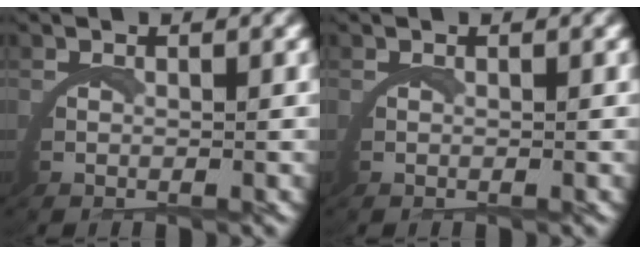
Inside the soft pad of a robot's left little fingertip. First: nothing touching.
{"total": 0.0}